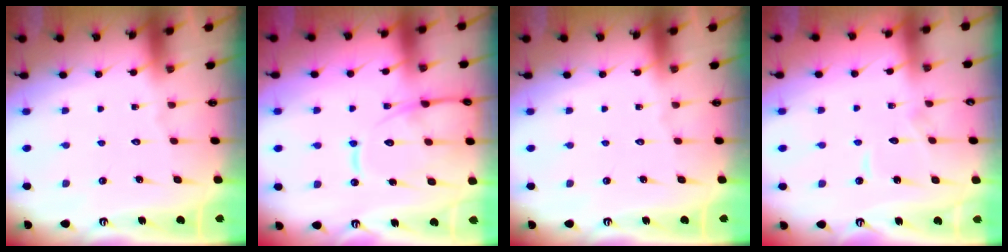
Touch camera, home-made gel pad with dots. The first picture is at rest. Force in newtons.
{"total": 14.4, "press": 14.4, "slide": 1.4}
{"total": 0.0}
{"total": 4.4, "press": 4.3, "slide": 0.5}